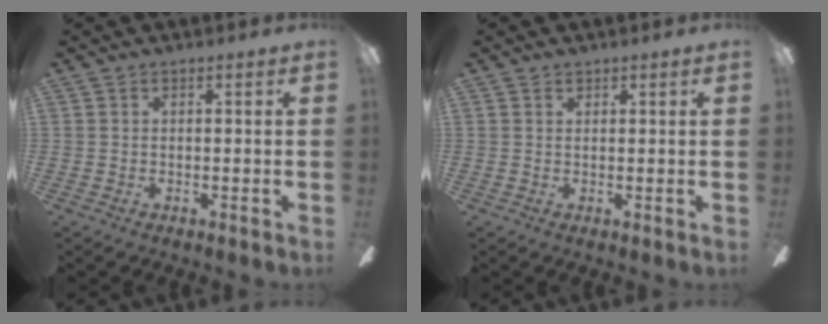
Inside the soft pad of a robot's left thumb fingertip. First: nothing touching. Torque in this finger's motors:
{"motor_torque": [0.18, -0.12, -0.17, 0.03, -0.03]}